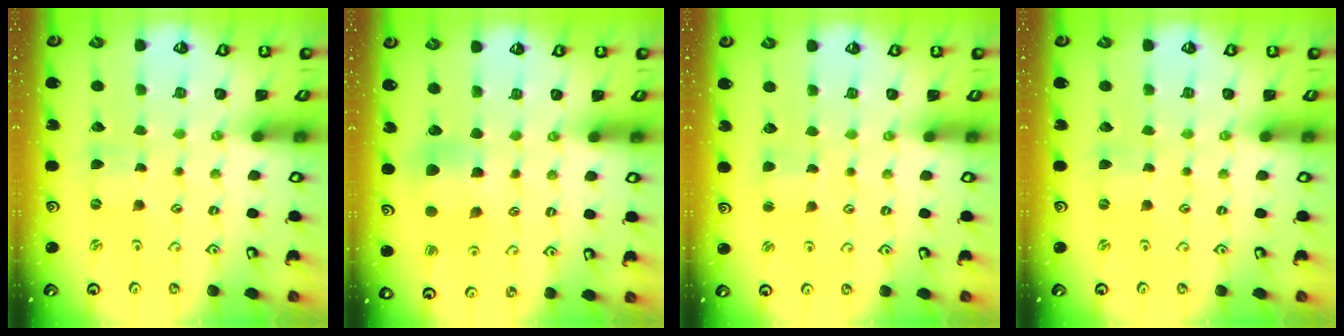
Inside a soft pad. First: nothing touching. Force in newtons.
{"total": 6.1, "press": 6.1, "slide": 0.6}
{"total": 2.3, "press": 2.3, "slide": 0.4}
{"total": 0.0}